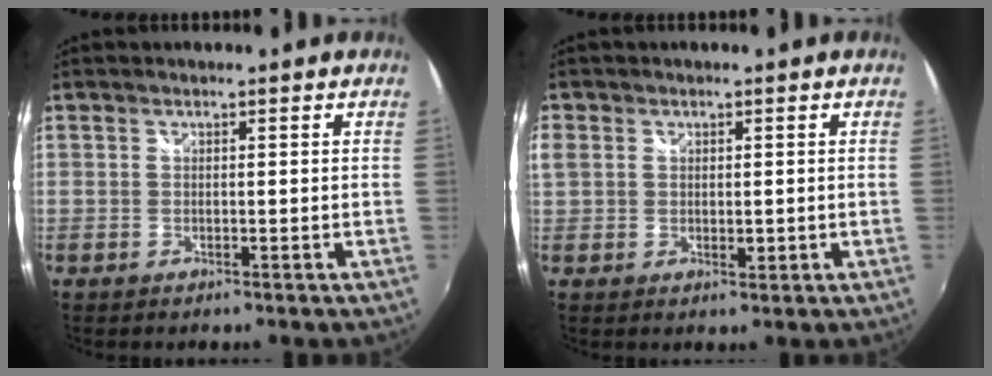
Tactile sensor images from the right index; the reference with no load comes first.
{"total": 4.9, "force": [0.7, 3.9, 3.0], "torque": [-0.057, -0.001, 0.012]}